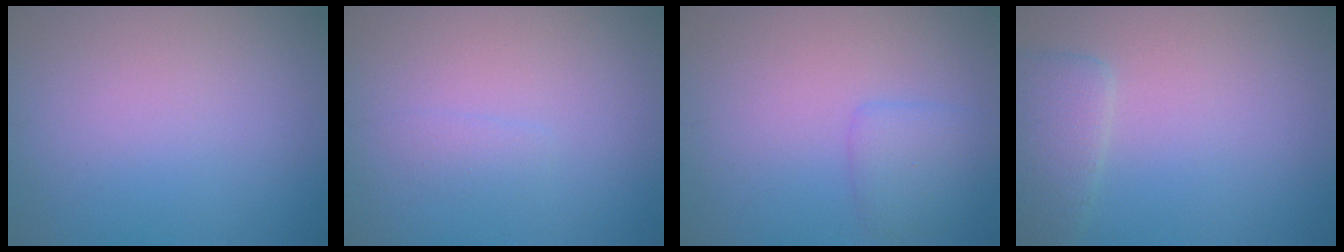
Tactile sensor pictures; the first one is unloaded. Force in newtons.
{"total": 0.8, "press": 0.8, "slide": 0.1}
{"total": 2.1, "press": 2.1, "slide": 0.1}
{"total": 2.9, "press": 2.9, "slide": 0.3}